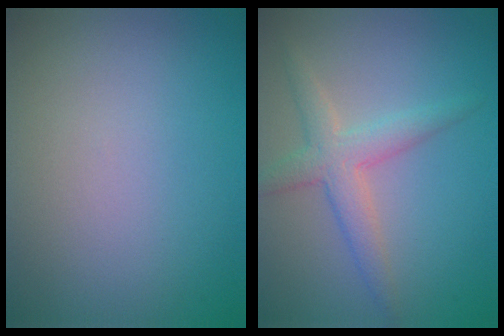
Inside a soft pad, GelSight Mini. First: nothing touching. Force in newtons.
{"total": 3.2, "press": 3.2, "slide": 0.2}